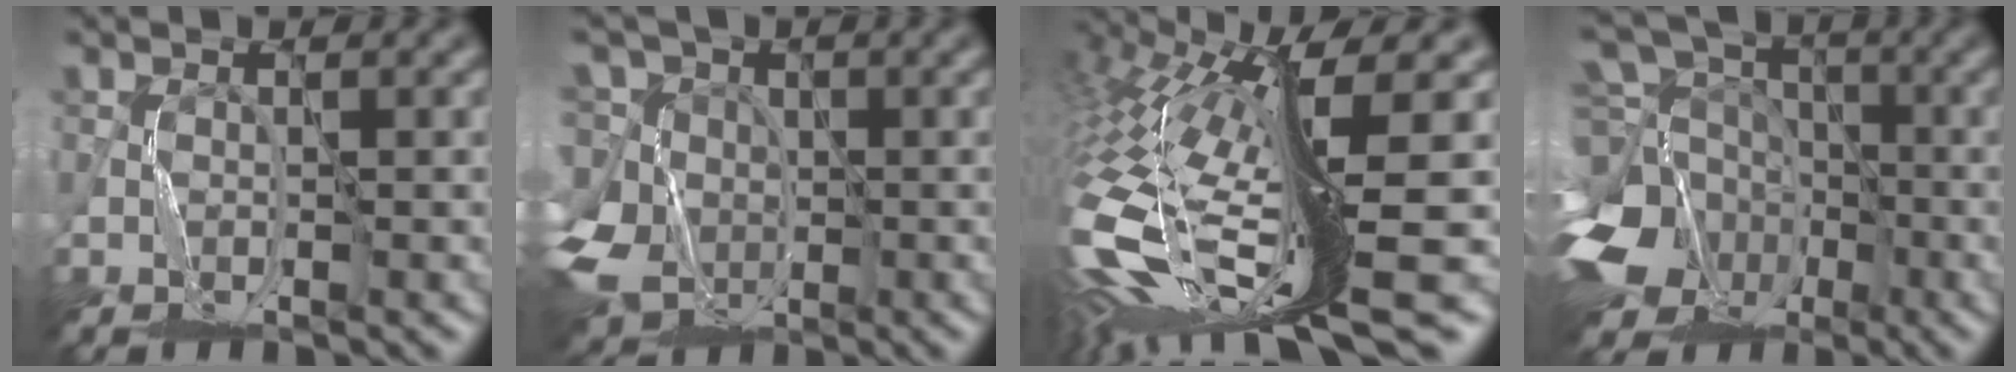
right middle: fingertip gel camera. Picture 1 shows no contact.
{"total": 9.2, "force": [-1.2, 7.9, 4.4], "torque": [-0.117, -0.004, -0.039]}
{"total": 15.5, "force": [-2.1, 4.8, 14.6], "torque": [-0.327, -0.040, -0.013]}
{"total": 17.0, "force": [-6.6, 14.1, 6.9], "torque": [-0.180, -0.030, -0.126]}